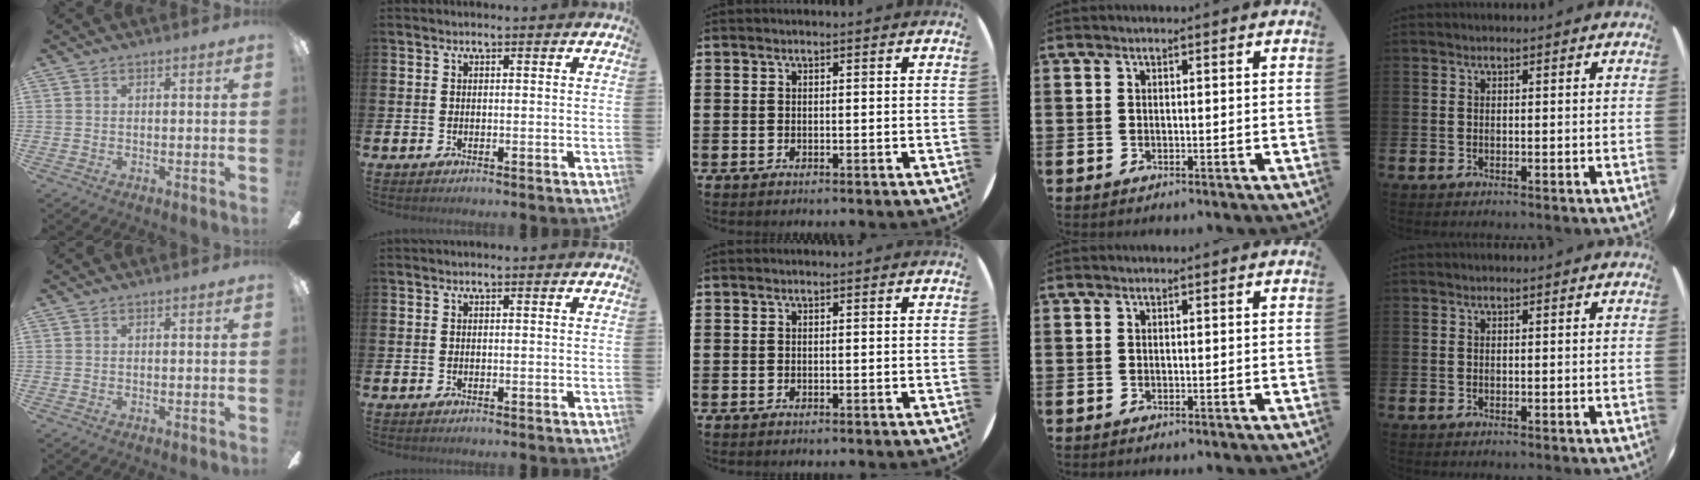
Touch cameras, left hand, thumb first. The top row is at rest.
{}